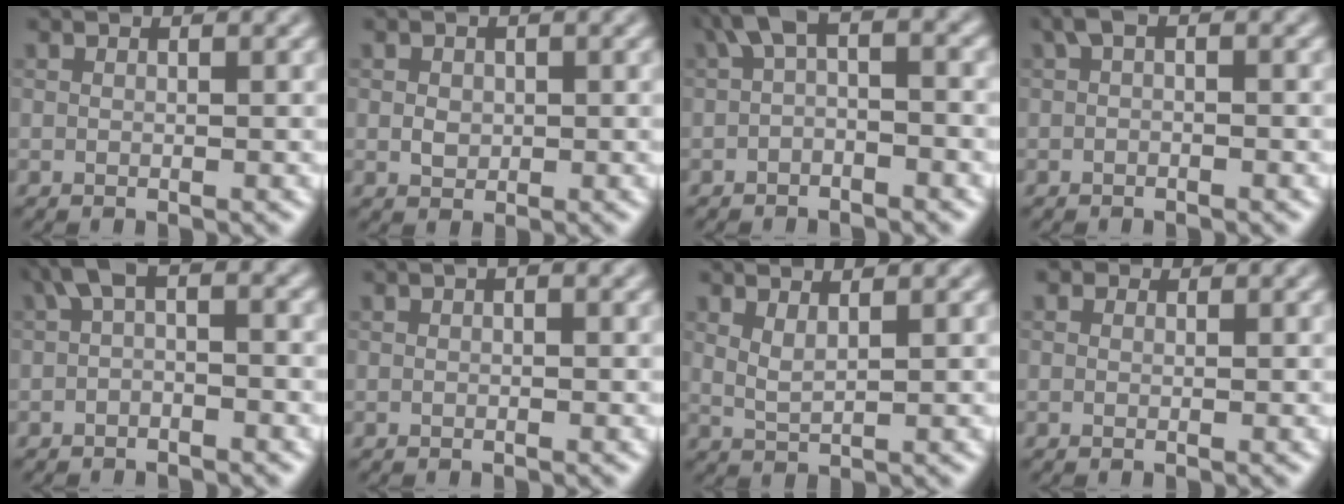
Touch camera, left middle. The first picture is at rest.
{"total": 1.3, "force": [0.1, 1.1, 0.7], "torque": [-0.013, -0.002, 0.001]}
{"total": 3.2, "force": [-0.2, 1.3, 2.9], "torque": [-0.050, 0.014, -0.013]}
{"total": 1.4, "force": [0.0, 0.7, 1.3], "torque": [-0.023, 0.009, -0.002]}
{"total": 2.7, "force": [-0.2, 1.1, 2.5], "torque": [-0.043, 0.013, -0.012]}
{"total": 0.6, "force": [0.2, 0.2, 0.5], "torque": [-0.007, 0.003, 0.003]}
{"total": 1.8, "force": [1.3, 0.5, 1.2], "torque": [-0.022, -0.004, 0.025]}
{"total": 0.5, "force": [0.2, 0.4, 0.1], "torque": [0.001, -0.005, -0.002]}